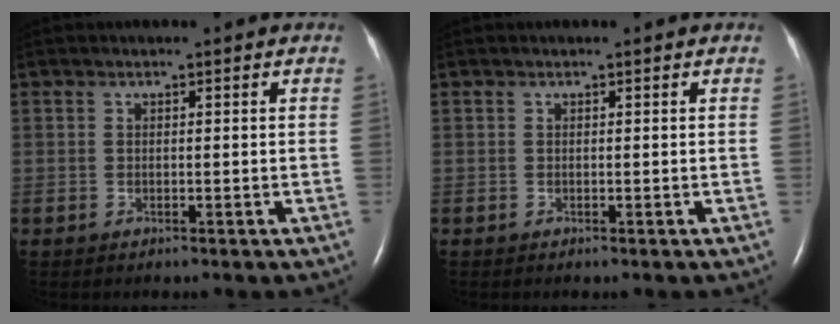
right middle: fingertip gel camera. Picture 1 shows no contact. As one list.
[{"total": 0.0}]